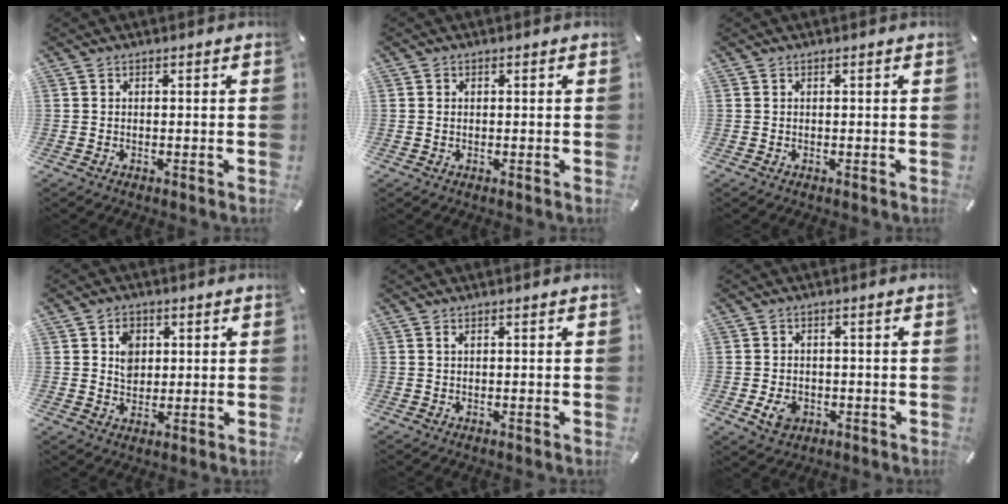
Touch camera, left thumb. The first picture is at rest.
{"total": 0.7, "force": [0.0, 0.5, 0.5], "torque": [-0.010, 0.003, -0.001]}
{"total": 0.0}
{"total": 5.1, "force": [1.3, 4.4, 2.2], "torque": [-0.030, -0.001, 0.019]}
{"total": 0.5, "force": [0.2, 0.0, 0.5], "torque": [-0.008, -0.001, 0.004]}
{"total": 4.6, "force": [-1.3, 3.5, 2.6], "torque": [-0.048, -0.001, -0.024]}